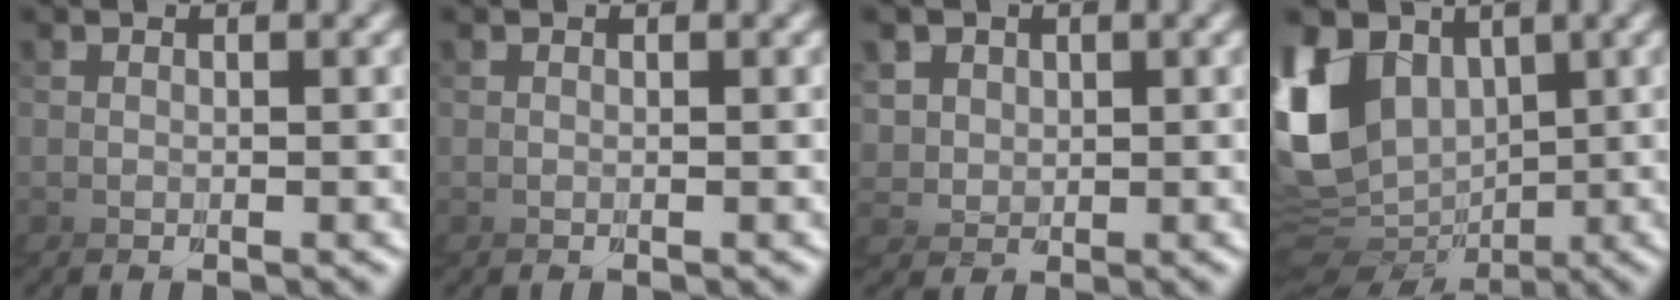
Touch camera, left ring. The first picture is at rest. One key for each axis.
{"total": 0.0}
{"total": 6.1, "fx": 2.1, "fy": 5.6, "fz": -0.8, "tx": -0.036, "ty": -0.018, "tz": 0.034}
{"total": 7.1, "fx": 1.1, "fy": 6.3, "fz": 3.1, "tx": -0.093, "ty": -0.003, "tz": 0.014}